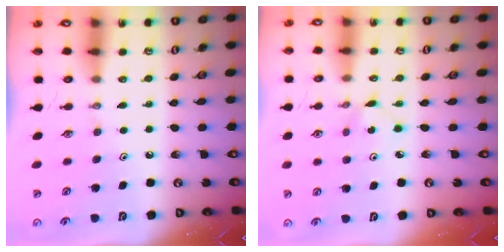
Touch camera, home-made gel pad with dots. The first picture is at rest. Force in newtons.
{"total": 2.6, "press": 2.6, "slide": 0.3}